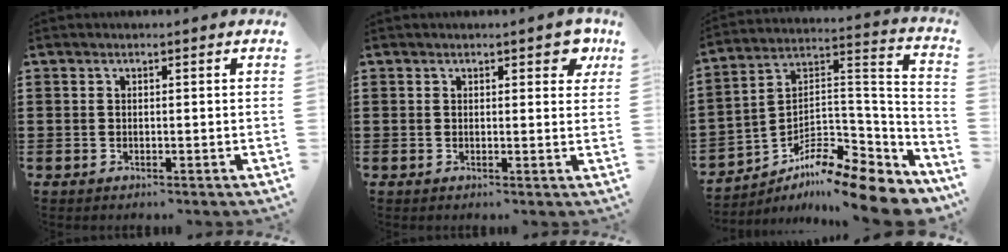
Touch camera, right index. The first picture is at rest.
{"total": 2.7, "force": [1.6, 1.2, 1.8], "torque": [-0.016, -0.001, 0.023]}
{"total": 10.4, "force": [-8.5, 2.2, 5.6], "torque": [-0.090, 0.006, -0.166]}